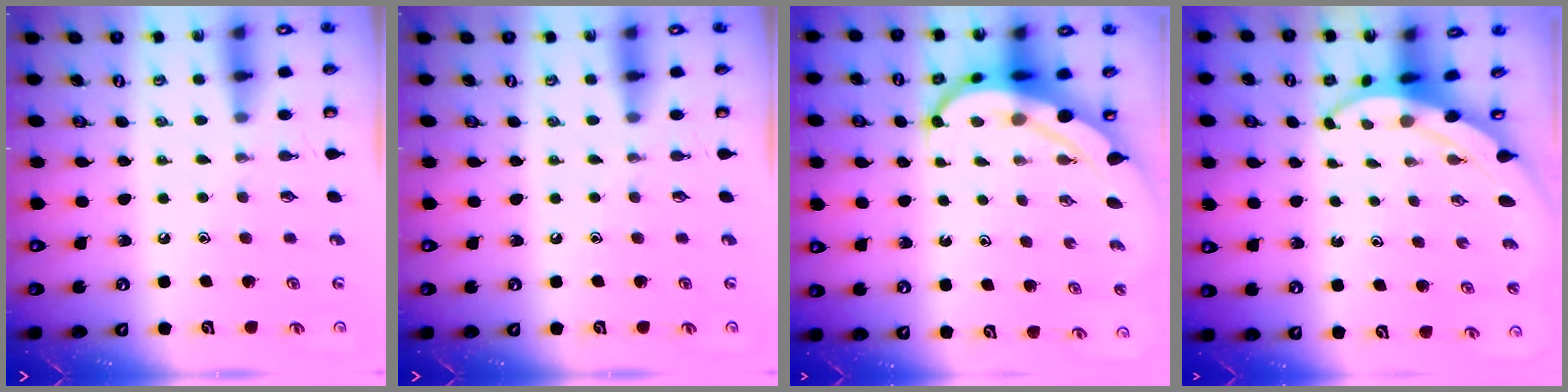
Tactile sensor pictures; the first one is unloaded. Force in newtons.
{"total": 0.0}
{"total": 9.2, "press": 9.1, "slide": 0.9}
{"total": 4.4, "press": 4.4, "slide": 0.4}